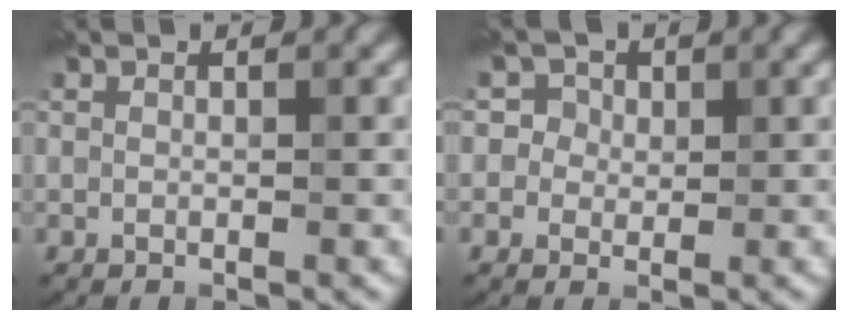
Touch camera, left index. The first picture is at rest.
{"total": 3.4, "force": [1.5, 2.9, 1.2], "torque": [-0.005, 0.010, 0.008]}